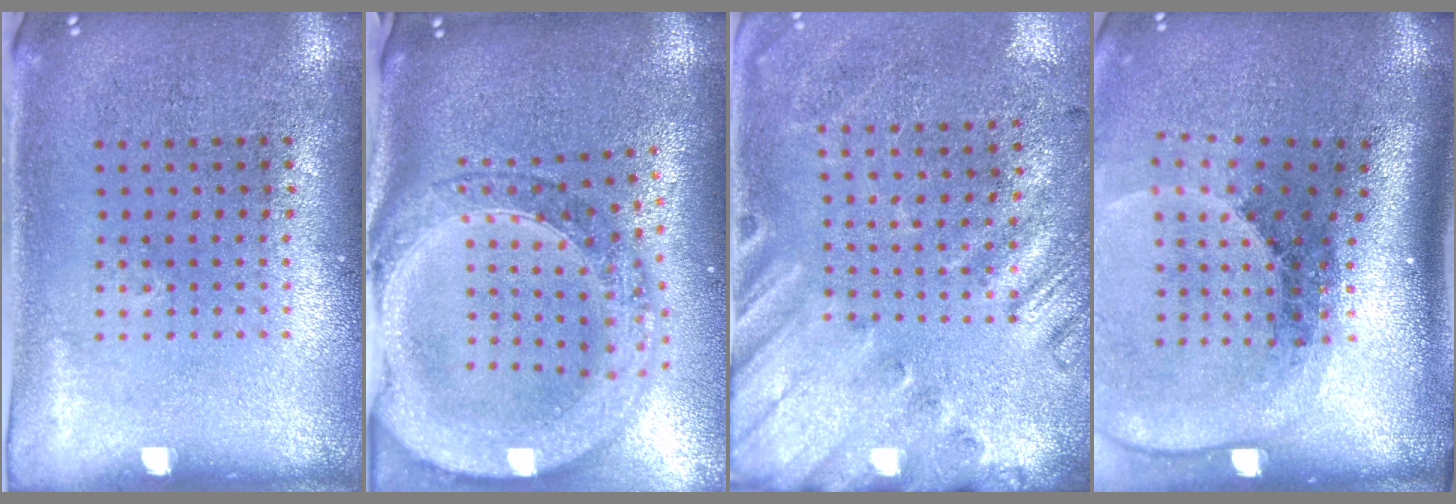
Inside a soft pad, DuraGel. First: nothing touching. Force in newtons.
{"total": 3.0, "press": 2.4, "slide": 1.7}
{"total": 2.6, "press": 1.9, "slide": 1.7}
{"total": 2.6, "press": 1.9, "slide": 1.8}